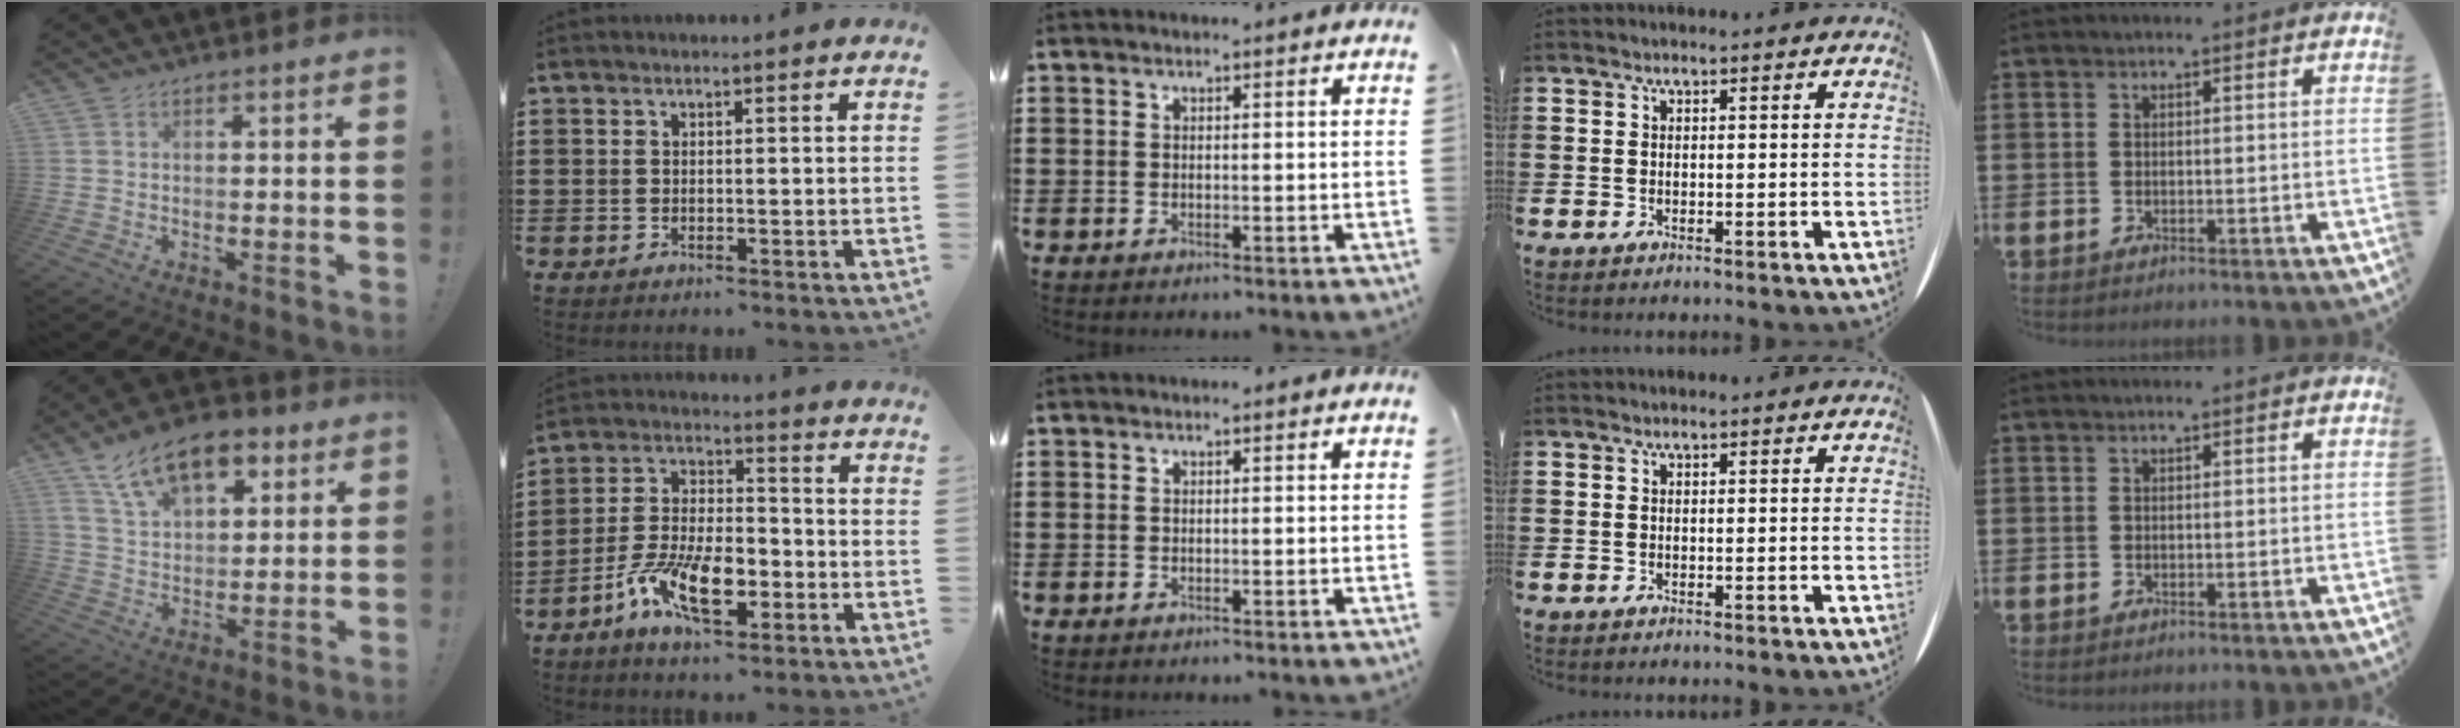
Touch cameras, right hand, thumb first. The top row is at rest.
{"thumb": {"total": 16.1, "force": [8.9, 8.9, 9.9], "torque": [-0.164, -0.038, 0.163]}, "index": {"total": 10.9, "force": [-5.3, 4.8, 8.3], "torque": [-0.179, 0.005, -0.098]}}